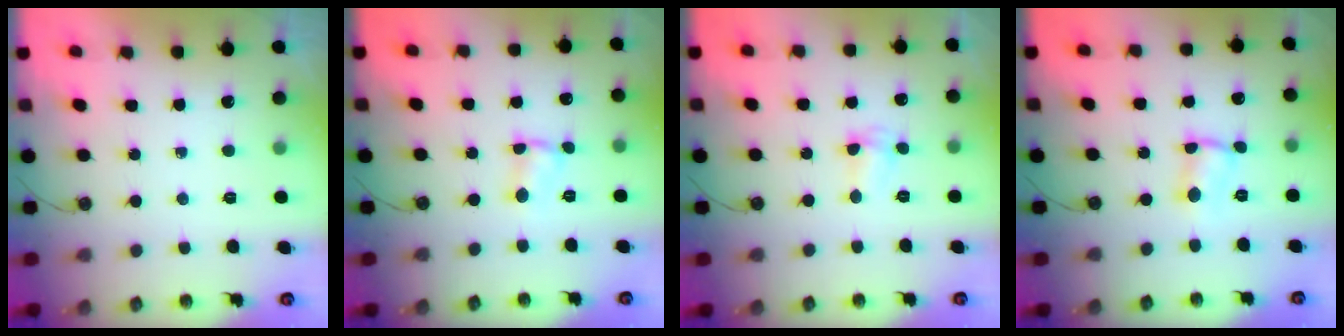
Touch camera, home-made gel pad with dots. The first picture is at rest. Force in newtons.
{"total": 2.5, "press": 2.5, "slide": 0.3}
{"total": 2.2, "press": 2.2, "slide": 0.5}
{"total": 2.0, "press": 2.0, "slide": 0.1}